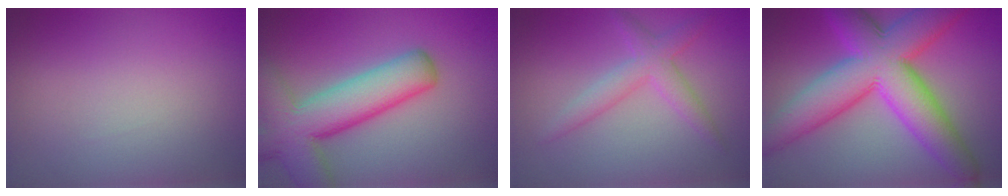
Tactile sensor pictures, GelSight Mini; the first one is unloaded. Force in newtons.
{"total": 8.9, "press": 8.9, "slide": 0.7}
{"total": 2.8, "press": 2.8, "slide": 0.1}
{"total": 11.4, "press": 11.4, "slide": 0.1}